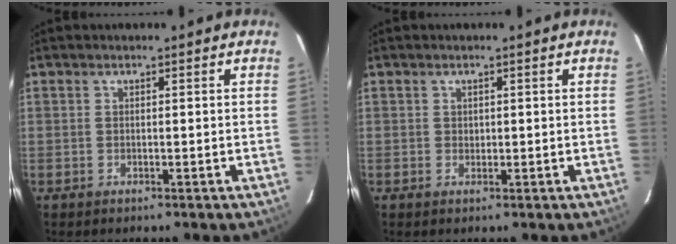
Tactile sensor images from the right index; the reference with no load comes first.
{"total": 0.7, "force": [0.2, 0.7, 0.1], "torque": [0.001, 0.002, 0.004]}